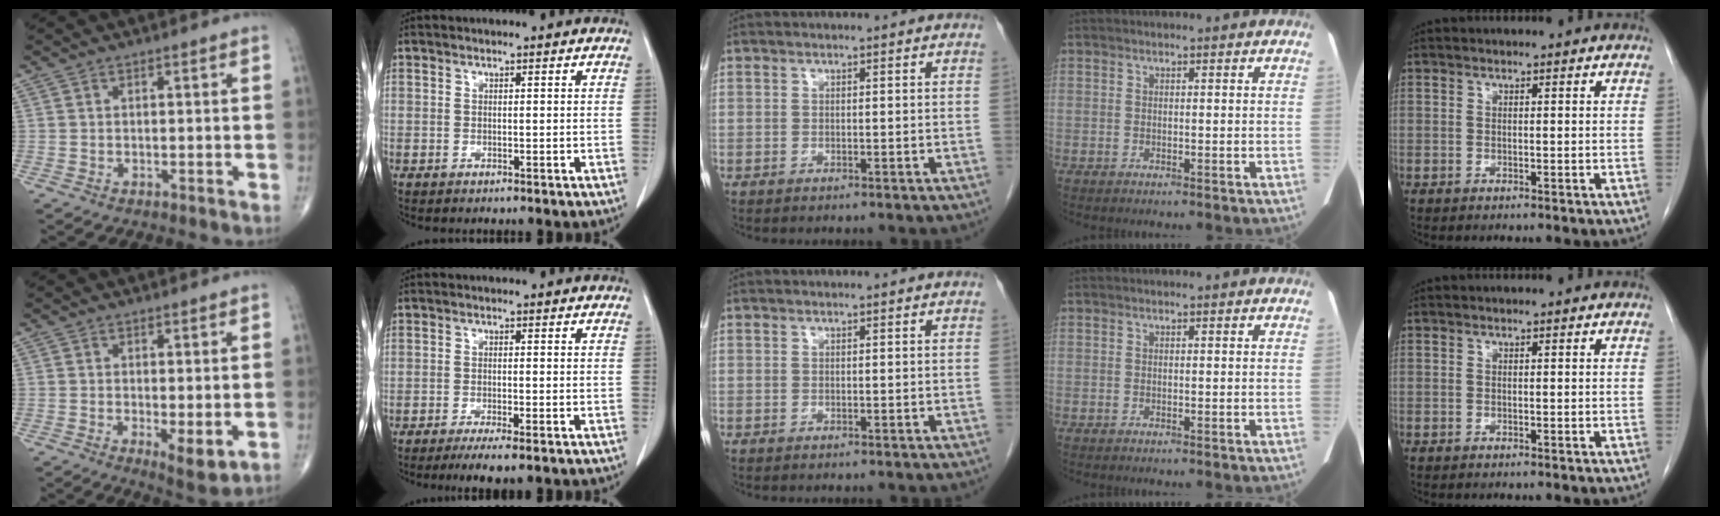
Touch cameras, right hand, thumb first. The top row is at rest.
{"thumb": {"total": 4.9, "force": [-0.8, 1.7, 4.5], "torque": [-0.068, -0.018, -0.010]}, "index": {"total": 5.1, "force": [-3.6, 0.4, 3.6], "torque": [-0.052, -0.013, -0.053]}}